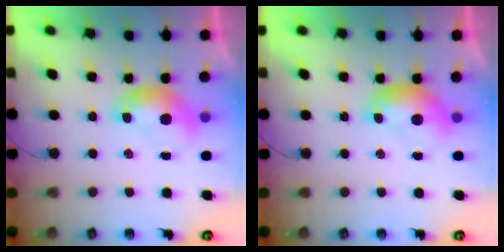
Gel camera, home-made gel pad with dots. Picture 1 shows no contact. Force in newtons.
{"total": 0.0}